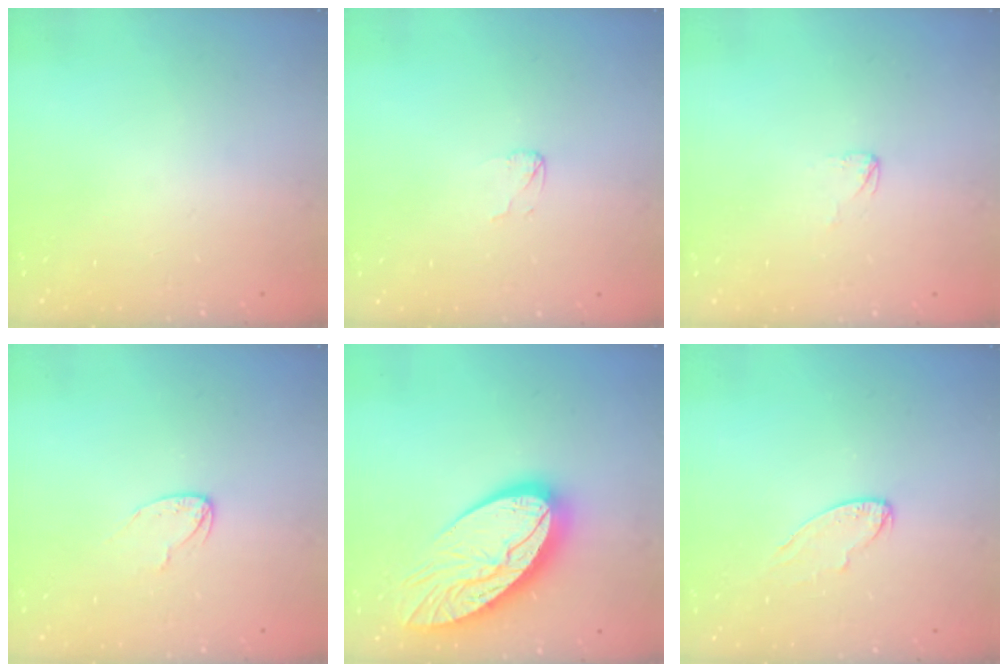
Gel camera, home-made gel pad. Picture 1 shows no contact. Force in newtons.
{"total": 2.9, "press": 2.9, "slide": 0.2}
{"total": 2.1, "press": 2.1, "slide": 0.2}
{"total": 4.3, "press": 4.3, "slide": 0.3}
{"total": 17.9, "press": 17.8, "slide": 1.7}
{"total": 6.4, "press": 6.3, "slide": 0.5}